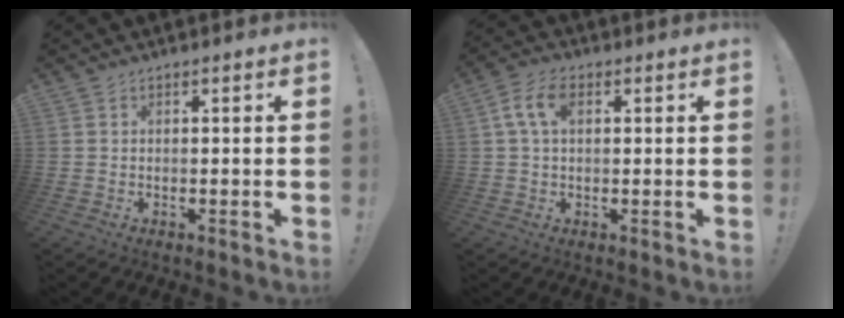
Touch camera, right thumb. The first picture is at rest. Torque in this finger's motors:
{"motor_torque": [0.32, 0.32, 0.27, -0.25, 0.00]}